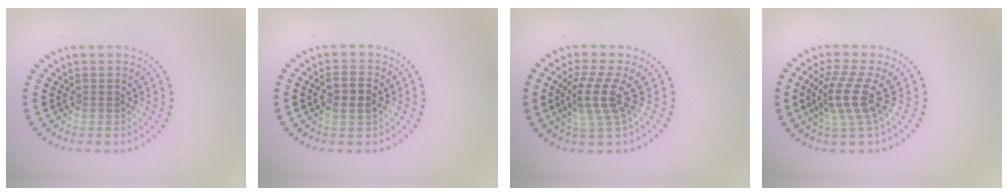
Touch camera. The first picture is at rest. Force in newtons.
{"total": 2.6, "press": 2.5, "slide": 0.6}
{"total": 3.7, "press": 2.9, "slide": 2.2}
{"total": 3.9, "press": 2.9, "slide": 2.6}